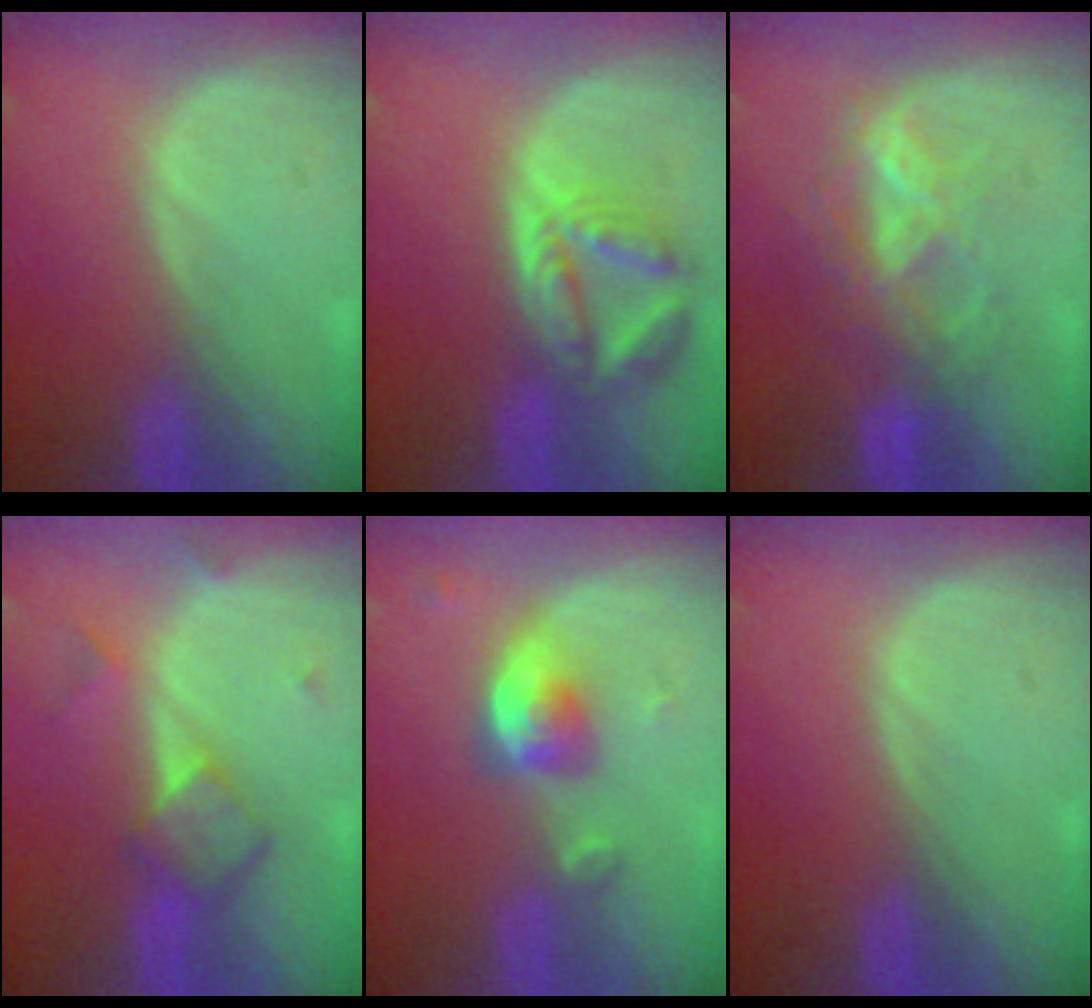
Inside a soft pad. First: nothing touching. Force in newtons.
{"total": 8.0, "press": 7.1, "slide": 3.8}
{"total": 6.8, "press": 6.7, "slide": 1.5}
{"total": 5.3, "press": 5.3, "slide": 0.8}
{"total": 4.9, "press": 4.8, "slide": 1.1}
{"total": 0.0}